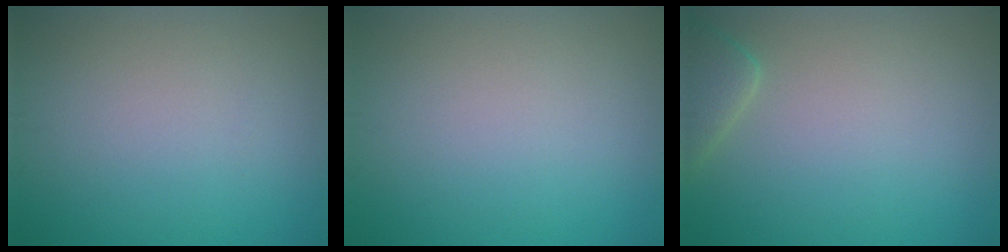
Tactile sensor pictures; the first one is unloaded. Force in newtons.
{"total": 0.0}
{"total": 2.3, "press": 2.2, "slide": 0.4}